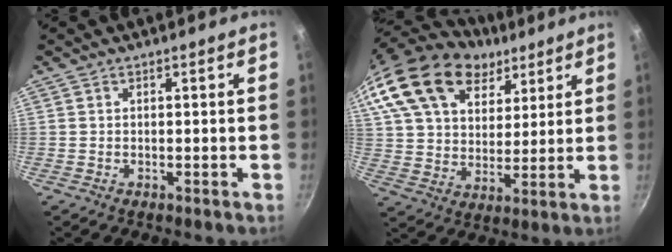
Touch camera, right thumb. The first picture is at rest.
{"total": 23.8, "force": [14.4, 14.7, 12.1], "torque": [-0.214, -0.012, 0.260]}